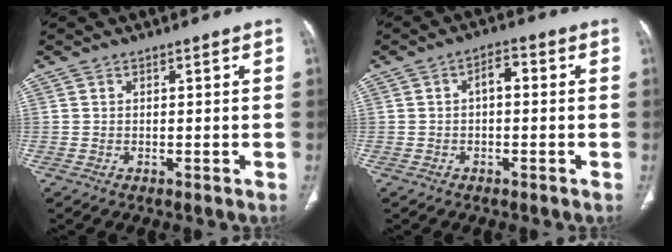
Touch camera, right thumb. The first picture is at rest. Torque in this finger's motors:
{"motor_torque": [2.42, 2.59, 0.56, -0.37, 0.00]}